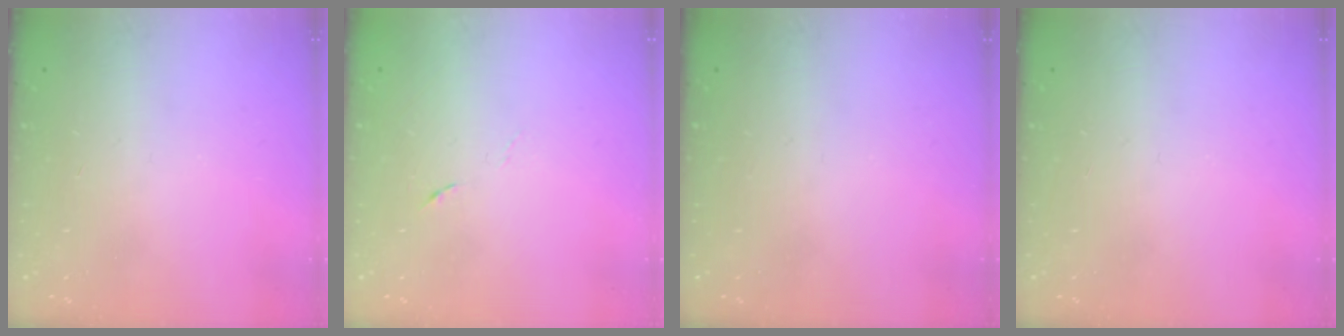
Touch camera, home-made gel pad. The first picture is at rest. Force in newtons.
{"total": 4.0, "press": 3.8, "slide": 1.2}
{"total": 0.0}
{"total": 0.0}